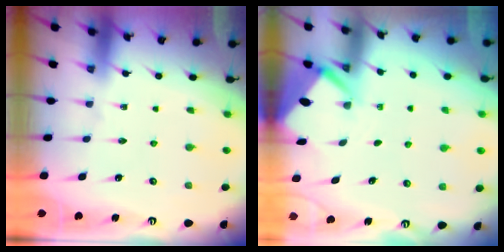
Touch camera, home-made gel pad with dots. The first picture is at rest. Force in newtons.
{"total": 2.6, "press": 2.6, "slide": 0.3}